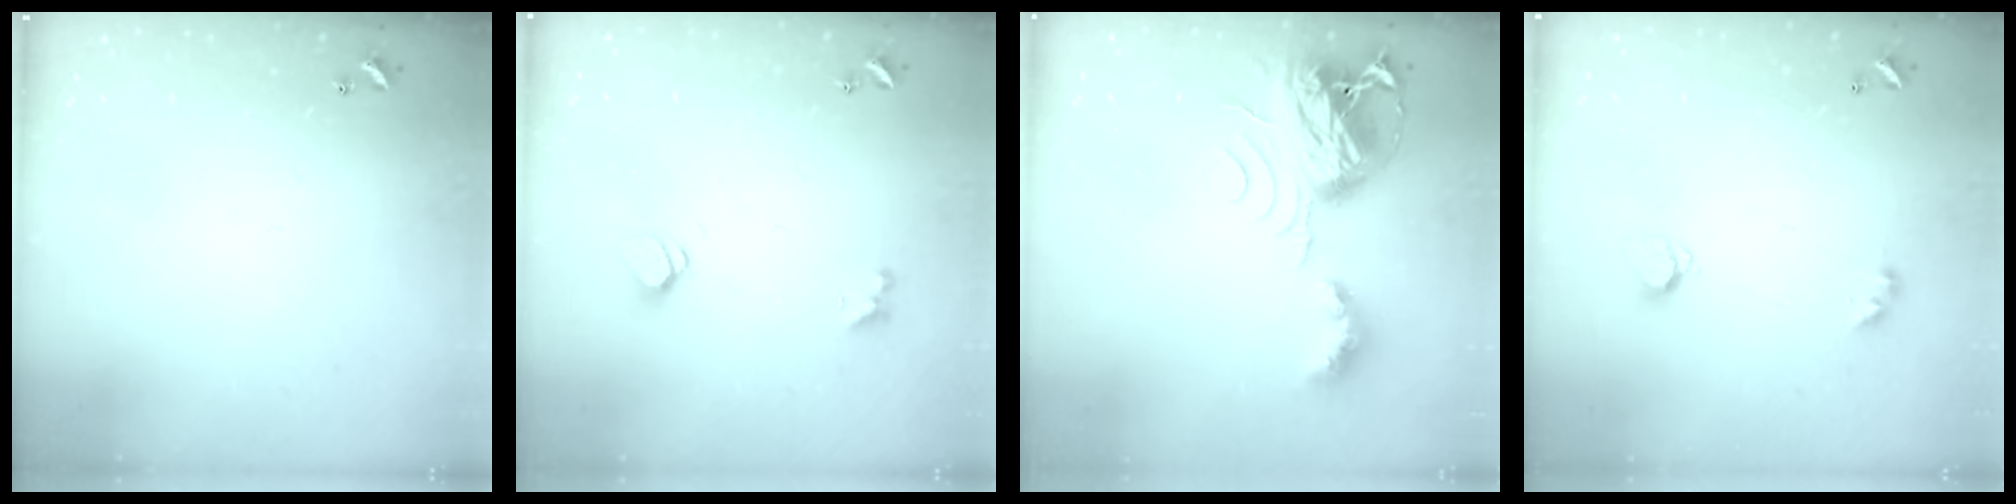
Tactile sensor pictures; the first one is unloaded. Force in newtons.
{"total": 2.4, "press": 2.3, "slide": 0.3}
{"total": 9.7, "press": 9.6, "slide": 1.2}
{"total": 3.3, "press": 3.2, "slide": 0.4}